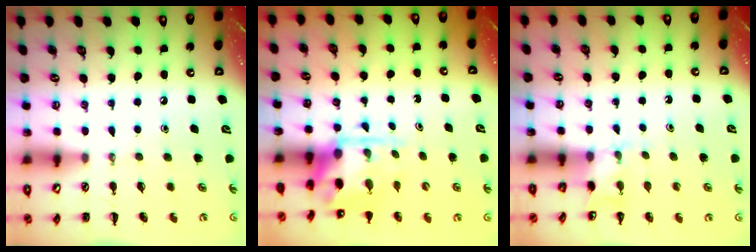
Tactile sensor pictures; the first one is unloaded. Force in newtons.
{"total": 4.3, "press": 4.2, "slide": 0.9}
{"total": 3.7, "press": 3.5, "slide": 1.1}